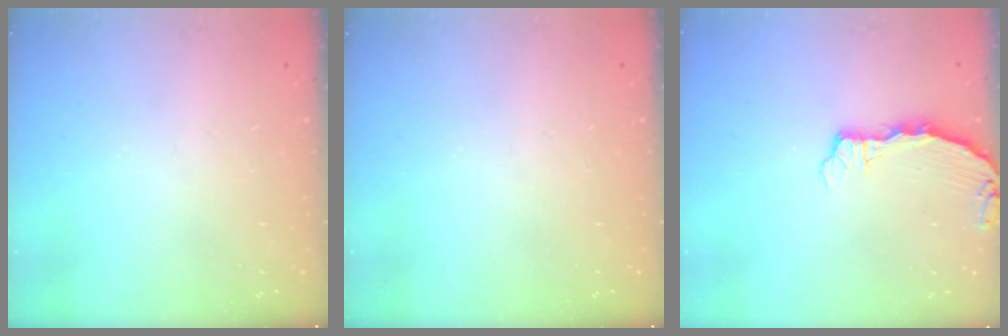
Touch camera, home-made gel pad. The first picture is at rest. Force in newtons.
{"total": 0.0}
{"total": 2.6, "press": 2.5, "slide": 0.3}